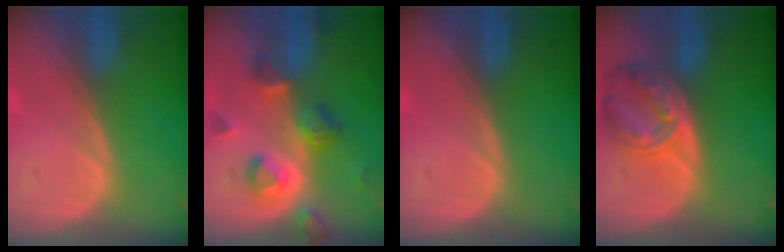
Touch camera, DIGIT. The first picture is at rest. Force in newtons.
{"total": 7.2, "press": 7.2, "slide": 1.0}
{"total": 0.0}
{"total": 8.2, "press": 7.2, "slide": 4.0}